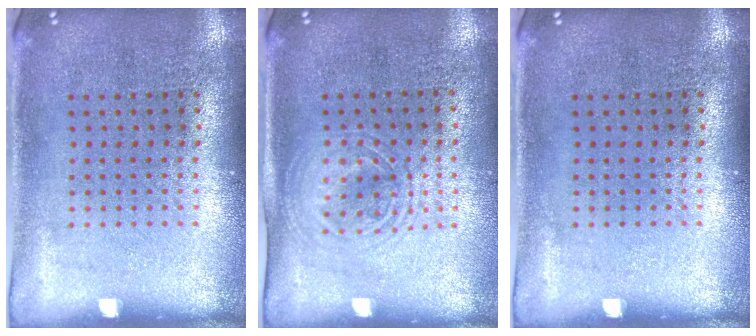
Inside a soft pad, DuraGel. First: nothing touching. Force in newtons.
{"total": 1.5, "press": 1.3, "slide": 0.6}
{"total": 0.0}